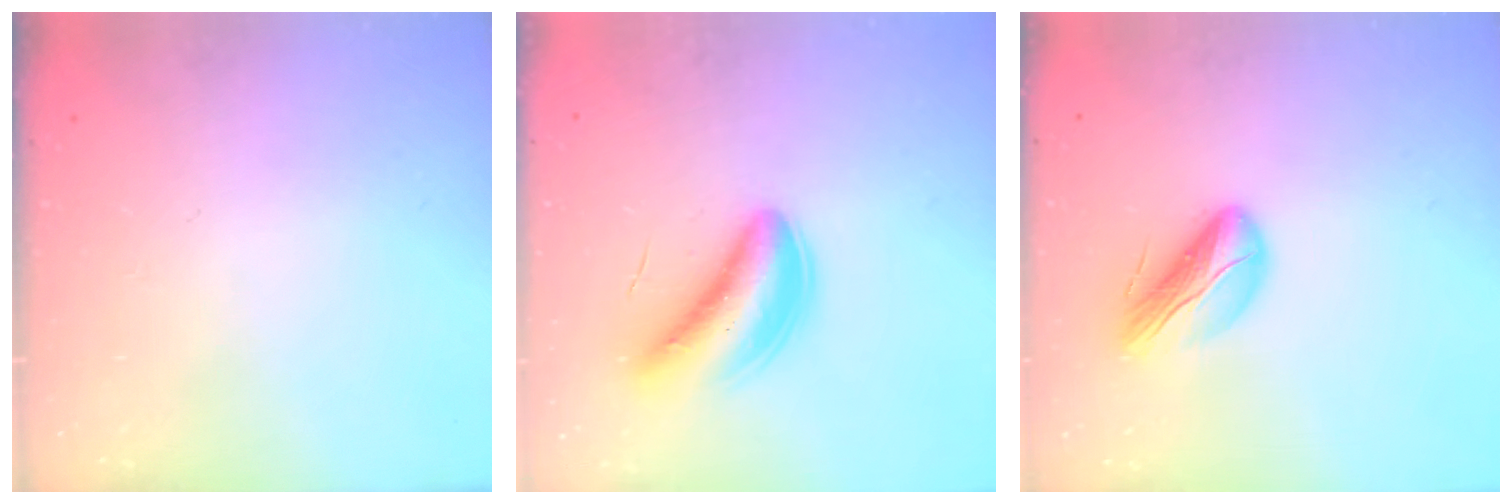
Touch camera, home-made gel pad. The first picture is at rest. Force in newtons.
{"total": 6.3, "press": 6.1, "slide": 1.5}
{"total": 10.8, "press": 10.5, "slide": 2.6}